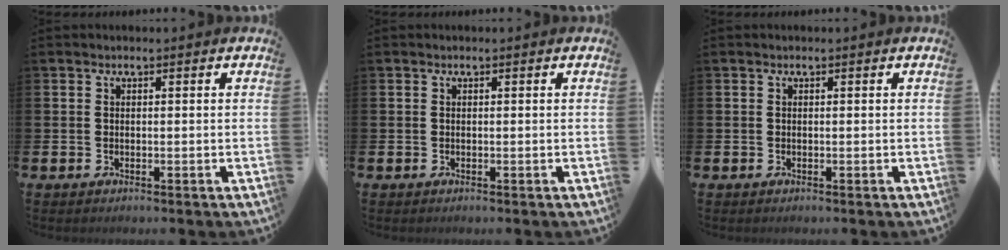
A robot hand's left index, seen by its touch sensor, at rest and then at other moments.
{"total": 0.0}
{"total": 0.0}